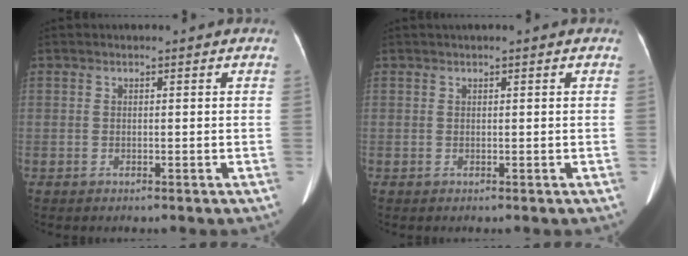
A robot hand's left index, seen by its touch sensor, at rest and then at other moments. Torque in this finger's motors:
{"motor_torque": [0.11, -0.10, 0.05, 0.02]}